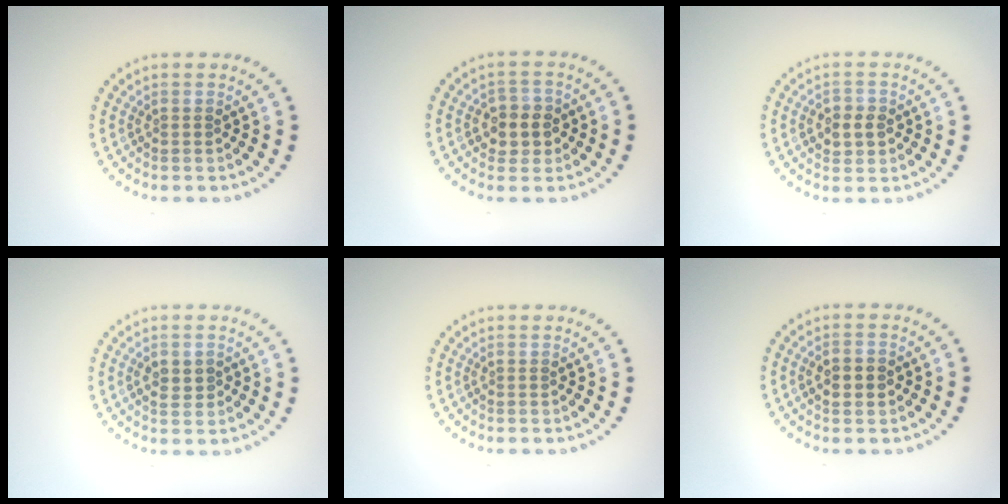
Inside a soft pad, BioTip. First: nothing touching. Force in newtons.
{"total": 2.7, "press": 2.6, "slide": 0.7}
{"total": 2.4, "press": 2.4, "slide": 0.4}
{"total": 1.6, "press": 1.6, "slide": 0.1}
{"total": 0.0}
{"total": 2.7, "press": 2.7, "slide": 0.2}